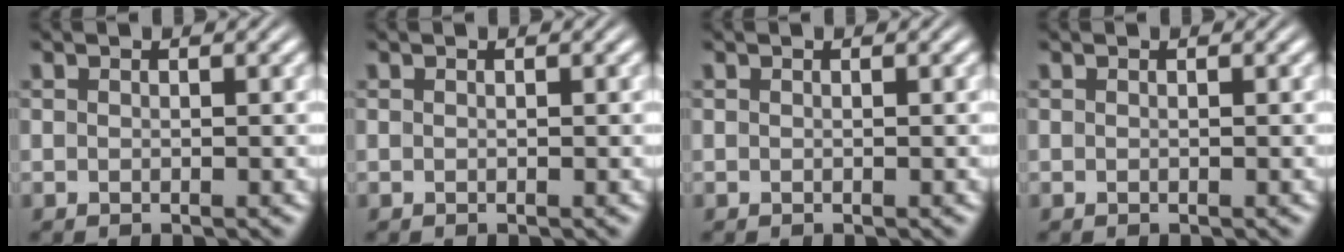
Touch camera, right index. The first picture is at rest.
{"total": 0.0}
{"total": 0.0}
{"total": 0.0}